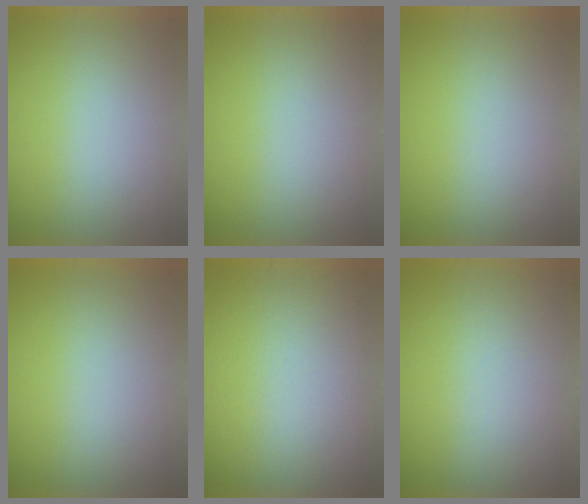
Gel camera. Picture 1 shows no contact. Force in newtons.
{"total": 0.0}
{"total": 0.0}
{"total": 0.0}
{"total": 2.9}
{"total": 2.7}